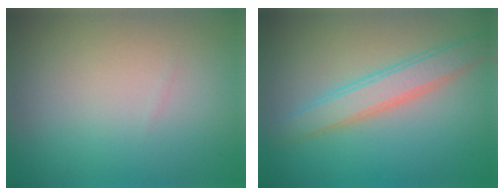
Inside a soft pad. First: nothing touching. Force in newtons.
{"total": 3.4, "press": 3.4, "slide": 0.1}